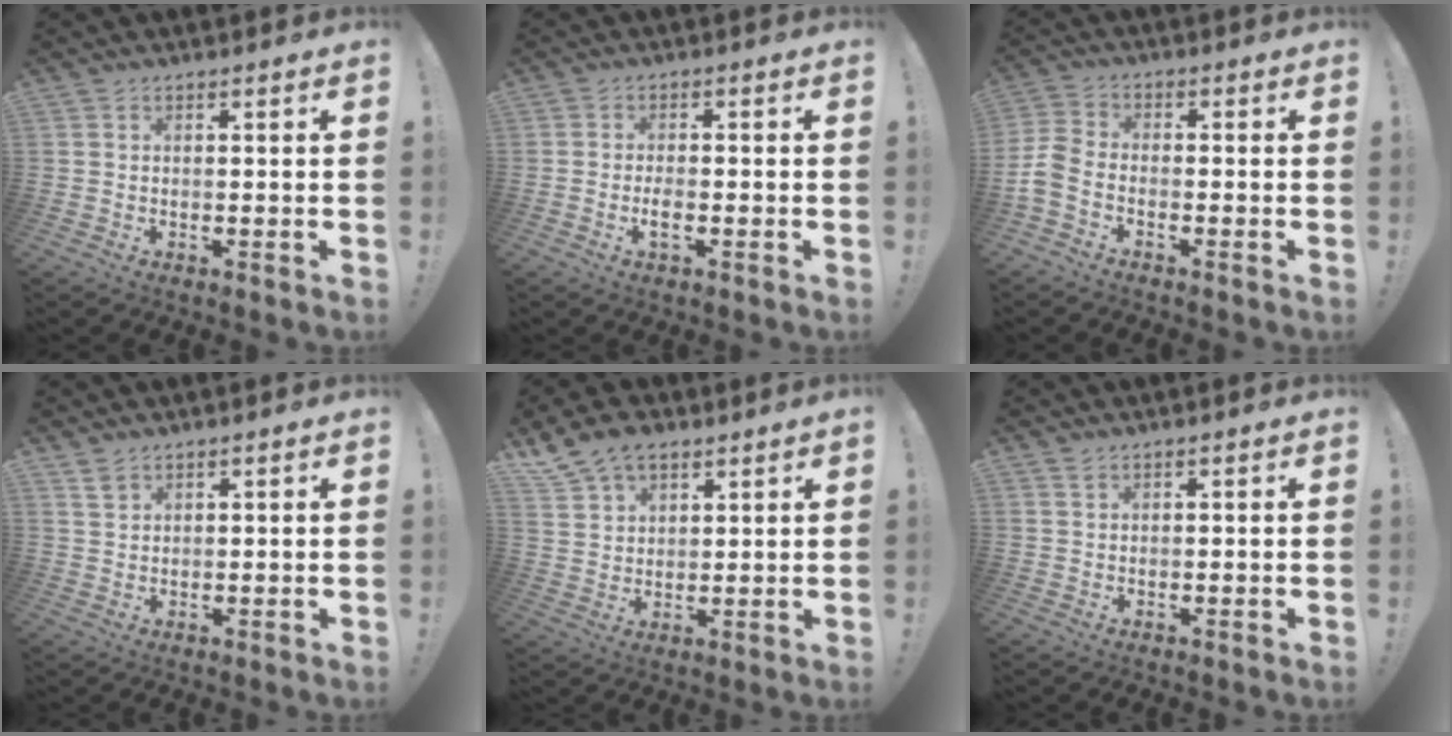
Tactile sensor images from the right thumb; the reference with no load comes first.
{"total": 3.0, "force": [-1.4, 0.8, 2.5], "torque": [-0.060, 0.000, -0.027]}
{"total": 6.7, "force": [-3.4, 3.8, 4.3], "torque": [-0.101, 0.015, -0.058]}
{"total": 2.5, "force": [2.0, 1.2, 1.0], "torque": [-0.012, -0.012, 0.036]}
{"total": 9.4, "force": [6.8, 5.1, 3.8], "torque": [-0.073, -0.033, 0.135]}
{"total": 0.9, "force": [0.7, 0.2, 0.4], "torque": [-0.003, -0.004, 0.013]}